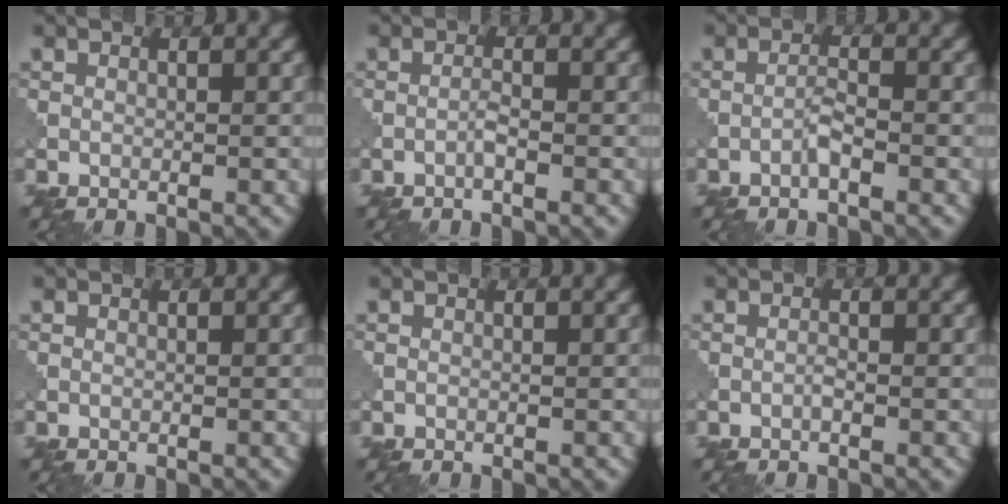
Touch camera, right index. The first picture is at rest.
{"total": 1.0, "force": [-0.6, 0.0, 0.8], "torque": [-0.015, 0.004, -0.012]}
{"total": 1.5, "force": [-0.9, 0.1, 1.1], "torque": [-0.022, 0.007, -0.020]}
{"total": 0.0}
{"total": 0.0}
{"total": 0.6, "force": [-0.3, 0.1, 0.5], "torque": [-0.012, 0.002, -0.008]}